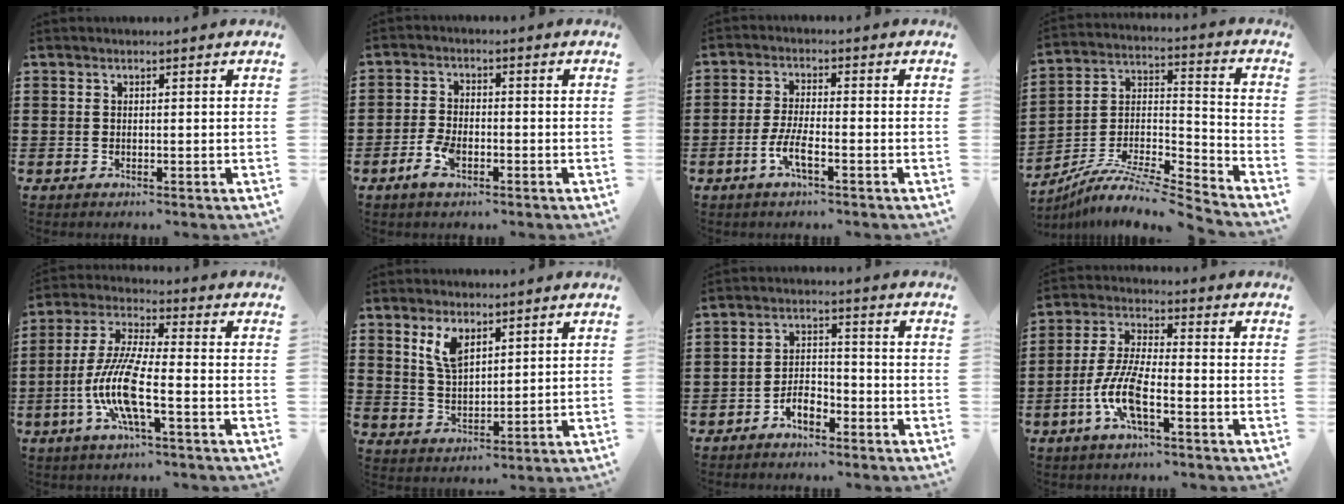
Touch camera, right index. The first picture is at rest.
{"total": 3.8, "force": [-2.0, 1.7, 2.8], "torque": [-0.068, -0.005, -0.040]}
{"total": 4.4, "force": [-2.2, 0.8, 3.7], "torque": [-0.083, -0.006, -0.045]}
{"total": 8.8, "force": [-8.0, 1.6, 3.5], "torque": [-0.067, 0.011, -0.161]}
{"total": 10.2, "force": [-3.6, 1.8, 9.4], "torque": [-0.218, -0.019, -0.075]}
{"total": 5.6, "force": [3.3, 2.5, 3.7], "torque": [-0.083, 0.006, 0.059]}
{"total": 3.9, "force": [-3.0, 1.7, 1.9], "torque": [-0.043, 0.006, -0.061]}
{"total": 8.3, "force": [-3.5, 2.1, 7.2], "torque": [-0.173, -0.016, -0.071]}